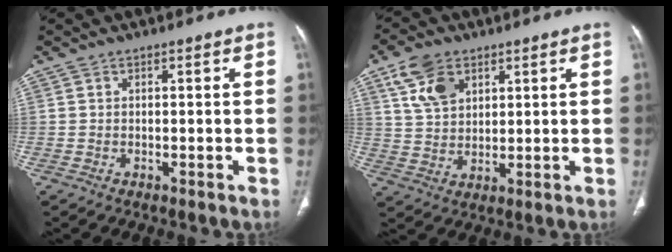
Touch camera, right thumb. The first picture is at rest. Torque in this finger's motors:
{"motor_torque": [-0.50, 1.51, 0.56, 1.08, 0.07]}